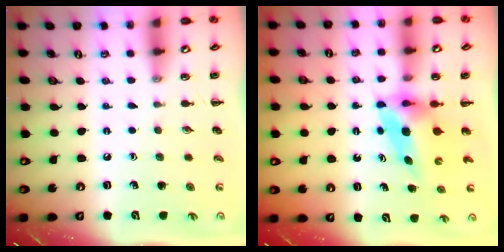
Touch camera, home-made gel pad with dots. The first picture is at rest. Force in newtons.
{"total": 6.1, "press": 6.0, "slide": 1.0}